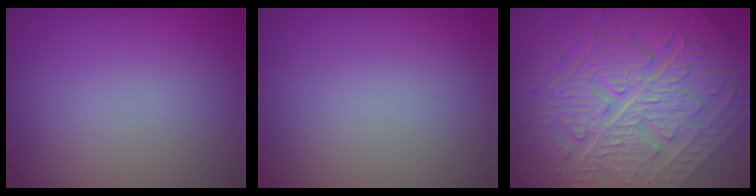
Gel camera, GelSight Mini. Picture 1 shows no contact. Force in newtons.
{"total": 0.0}
{"total": 10.8, "press": 8.0, "slide": 7.3}